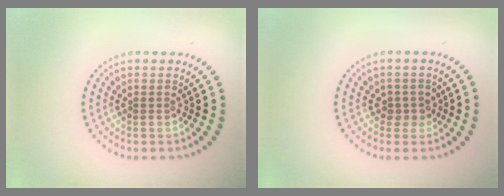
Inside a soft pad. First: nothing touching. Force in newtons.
{"total": 1.6, "press": 1.4, "slide": 0.8}